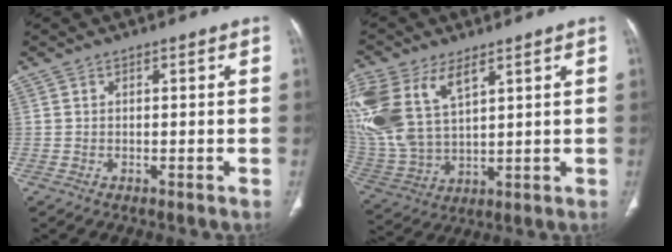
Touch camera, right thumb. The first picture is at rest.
{"total": 19.6, "force": [8.9, 10.7, 13.9], "torque": [-0.329, -0.011, 0.185]}